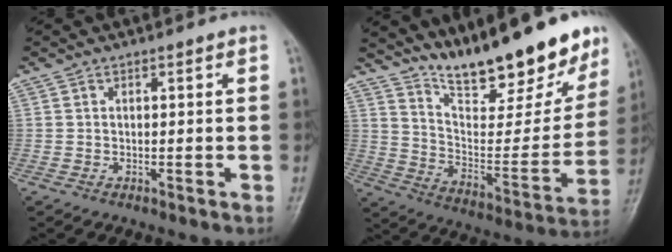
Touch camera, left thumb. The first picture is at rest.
{"total": 23.4, "force": [18.2, 6.1, 13.3], "torque": [-0.161, -0.101, 0.286]}